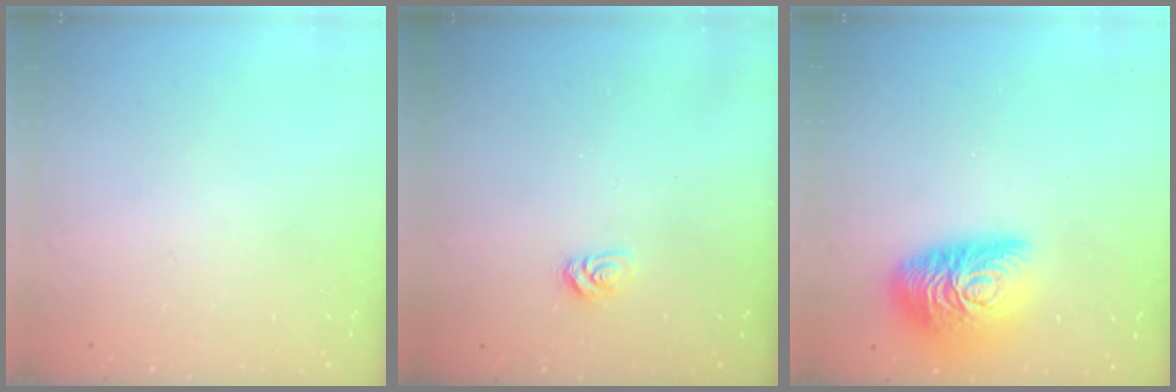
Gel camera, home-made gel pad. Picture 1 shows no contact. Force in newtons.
{"total": 4.4, "press": 4.3, "slide": 0.5}
{"total": 18.3, "press": 18.3, "slide": 1.1}